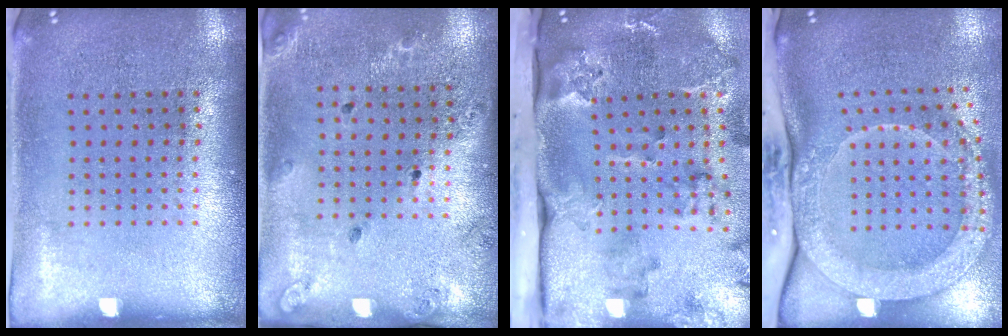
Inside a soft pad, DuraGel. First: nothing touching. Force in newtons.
{"total": 1.2, "press": 1.1, "slide": 0.5}
{"total": 3.9, "press": 2.7, "slide": 2.7}
{"total": 3.0, "press": 2.3, "slide": 1.9}